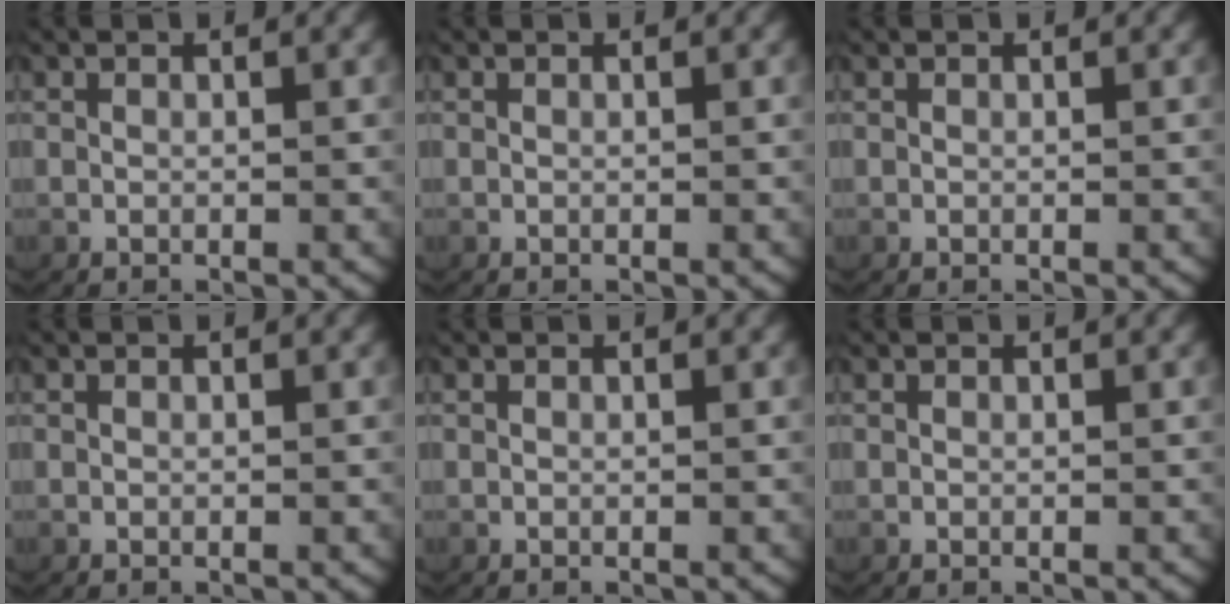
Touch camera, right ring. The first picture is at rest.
{"total": 0.0}
{"total": 0.0}
{"total": 0.0}
{"total": 0.0}
{"total": 0.0}